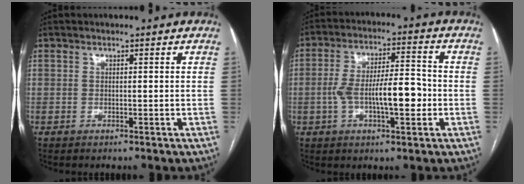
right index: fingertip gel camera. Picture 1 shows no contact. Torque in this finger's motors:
{"motor_torque": [1.45, -0.69, 0.75, 0.20]}